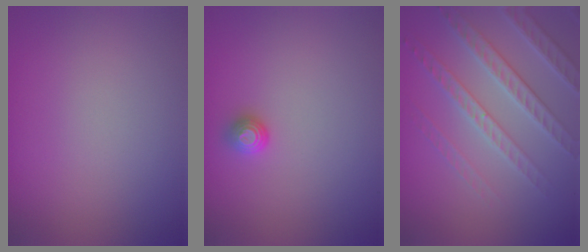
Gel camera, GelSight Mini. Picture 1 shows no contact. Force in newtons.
{"total": 1.1, "press": 1.0, "slide": 0.5}
{"total": 4.4, "press": 4.0, "slide": 1.9}